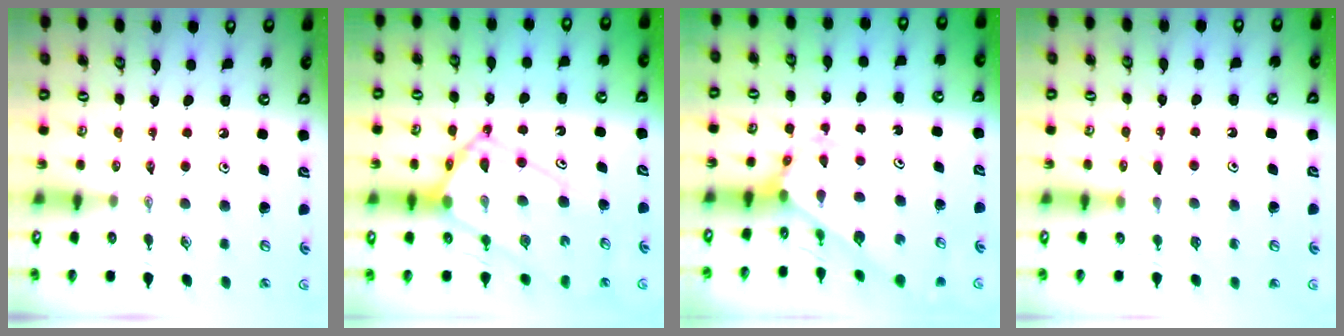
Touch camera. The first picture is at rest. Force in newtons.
{"total": 16.2, "press": 16.1, "slide": 1.7}
{"total": 2.7, "press": 2.7, "slide": 0.1}
{"total": 7.0, "press": 7.0, "slide": 0.6}